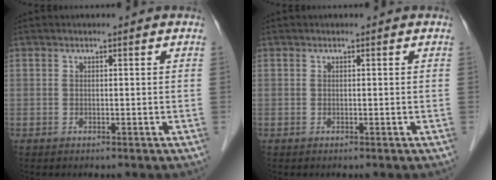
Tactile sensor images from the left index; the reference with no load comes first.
{"total": 0.0}